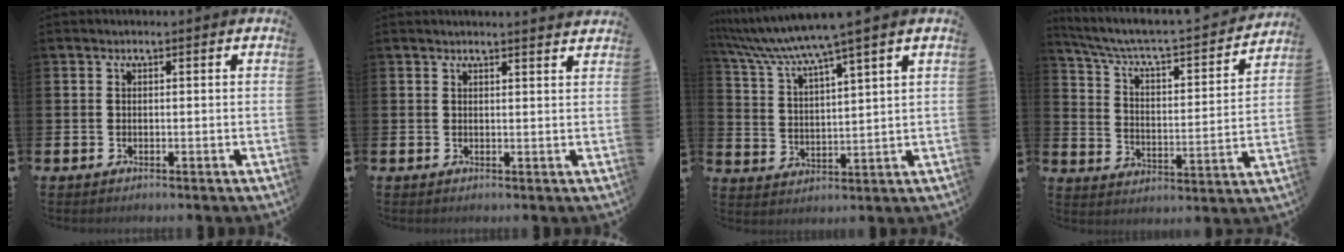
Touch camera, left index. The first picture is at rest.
{"total": 1.5, "force": [1.5, -0.2, 0.1], "torque": [0.008, -0.012, 0.025]}
{"total": 7.1, "force": [6.4, -0.8, 3.0], "torque": [-0.088, -0.036, 0.108]}
{"total": 6.3, "force": [5.6, 1.2, 2.7], "torque": [-0.084, -0.045, 0.086]}